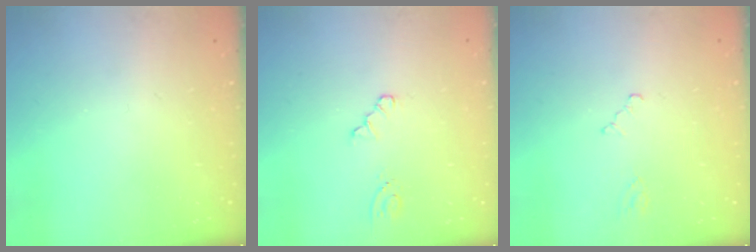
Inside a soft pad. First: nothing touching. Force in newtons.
{"total": 2.1, "press": 2.1, "slide": 0.3}
{"total": 0.8, "press": 0.8, "slide": 0.2}